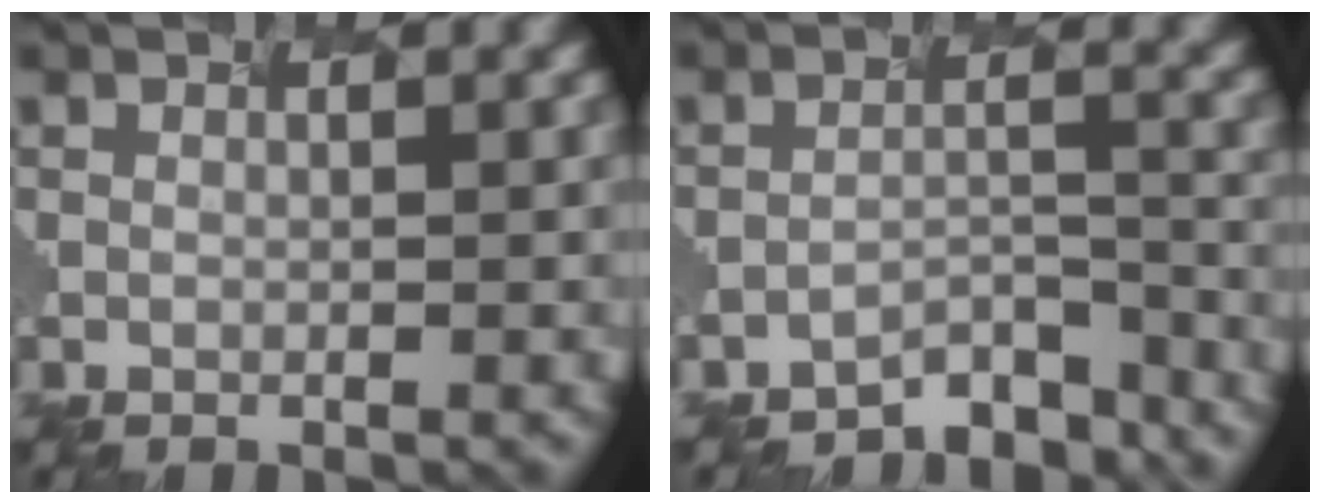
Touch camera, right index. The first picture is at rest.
{"total": 5.8, "force": [-5.8, 0.0, 0.0], "torque": [-0.019, -0.006, -0.060]}